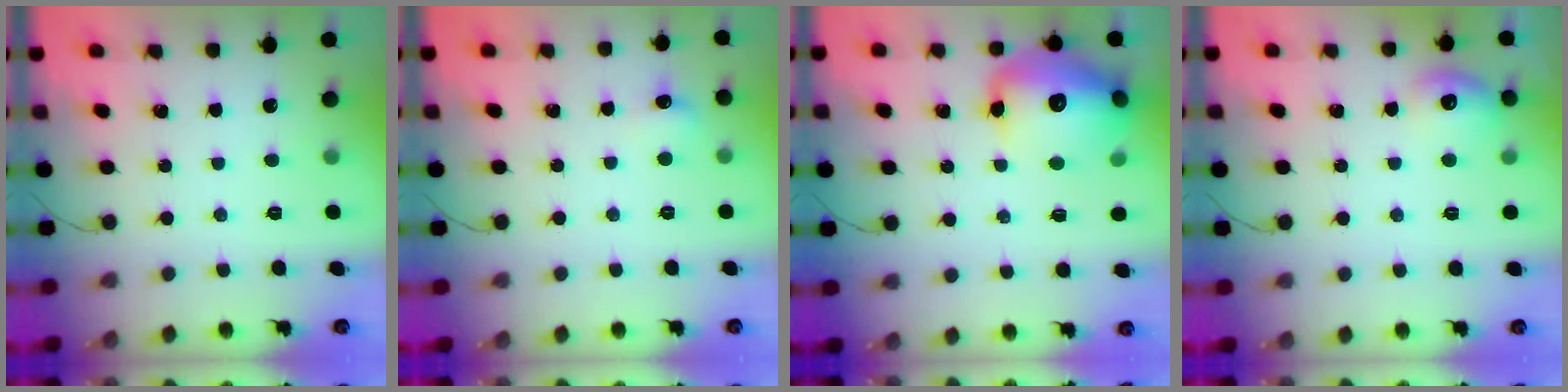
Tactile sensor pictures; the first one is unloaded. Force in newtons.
{"total": 6.1, "press": 5.8, "slide": 1.9}
{"total": 18.4, "press": 18.2, "slide": 2.9}
{"total": 9.5, "press": 9.4, "slide": 1.5}